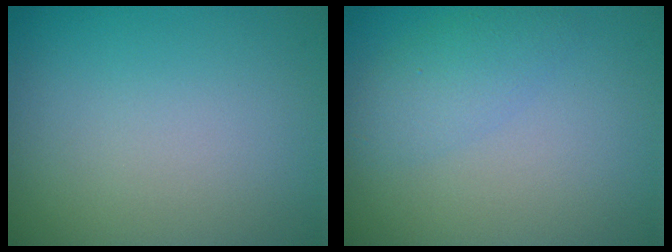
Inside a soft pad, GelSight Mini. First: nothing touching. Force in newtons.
{"total": 2.2, "press": 2.2, "slide": 0.0}